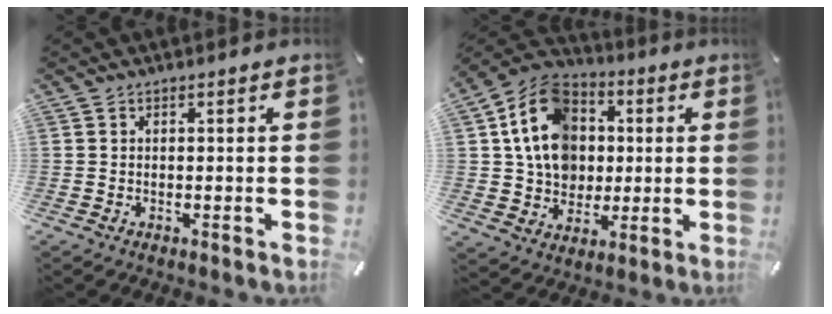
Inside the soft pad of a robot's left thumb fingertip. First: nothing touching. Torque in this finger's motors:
{"motor_torque": [2.39, 2.18, 1.68, -0.07, 0.24]}